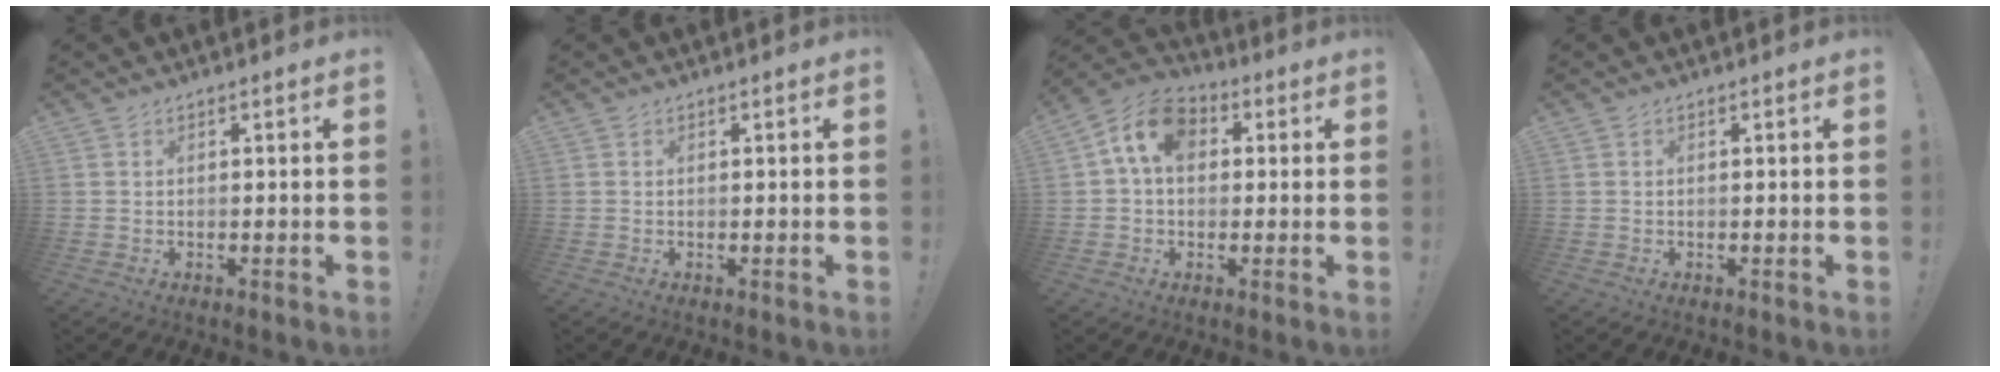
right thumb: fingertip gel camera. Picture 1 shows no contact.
{"total": 0.0}
{"total": 11.3, "force": [3.2, 7.8, 7.4], "torque": [-0.122, 0.009, 0.062]}
{"total": 0.0}